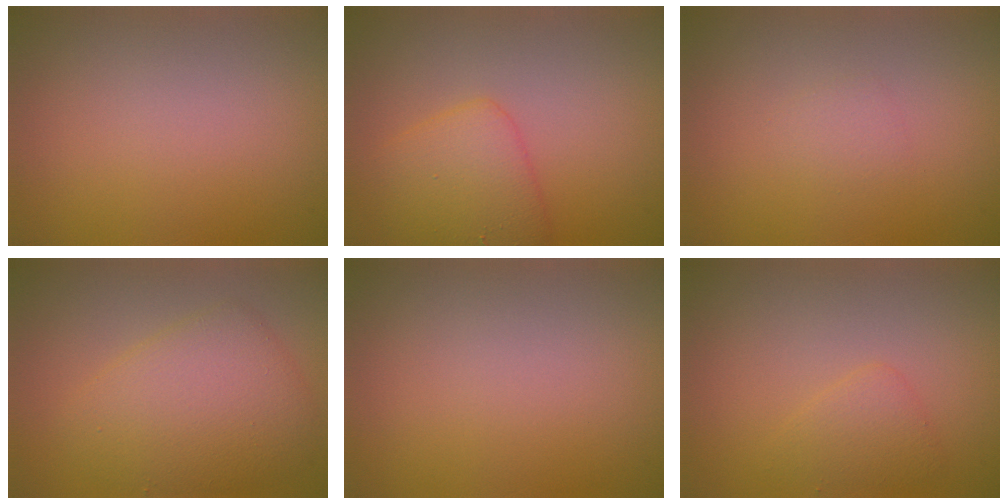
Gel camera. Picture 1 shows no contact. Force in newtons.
{"total": 3.6, "press": 3.5, "slide": 0.3}
{"total": 0.8, "press": 0.8, "slide": 0.1}
{"total": 5.3, "press": 5.3, "slide": 0.1}
{"total": 0.0}
{"total": 1.6, "press": 1.6, "slide": 0.1}